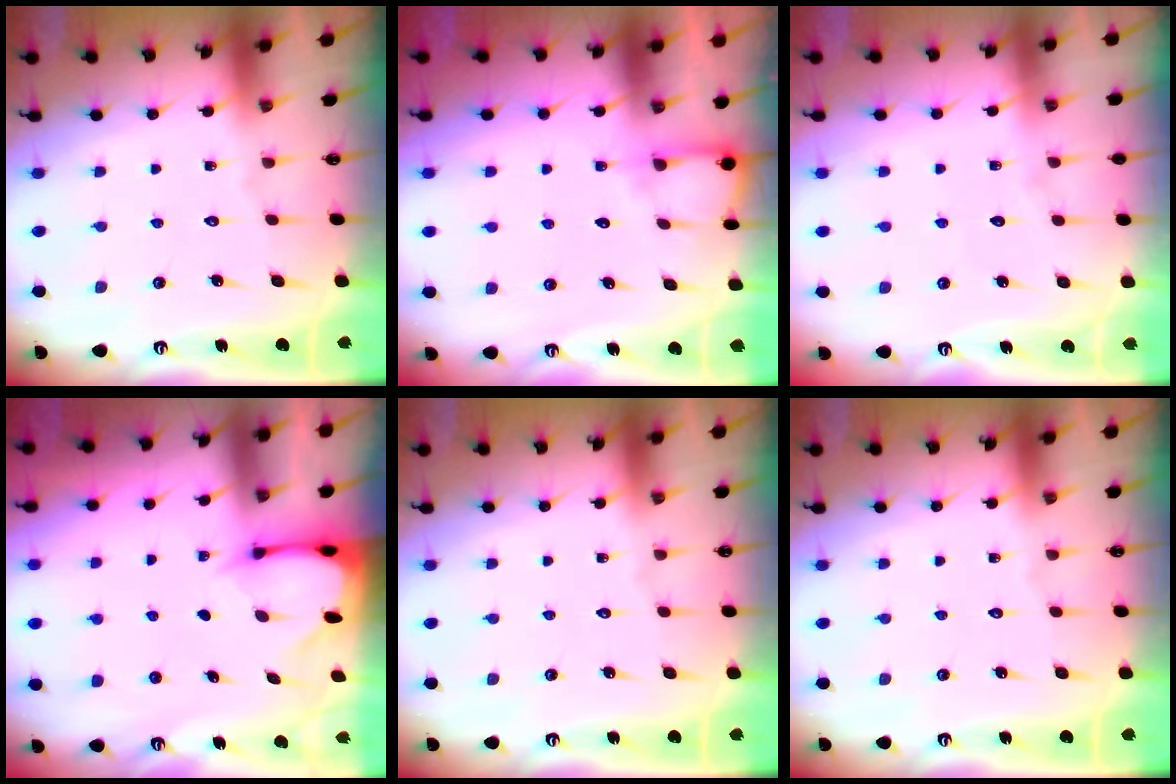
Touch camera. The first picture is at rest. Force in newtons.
{"total": 6.2, "press": 6.2, "slide": 0.4}
{"total": 3.0, "press": 3.0, "slide": 0.3}
{"total": 2.6, "press": 2.5, "slide": 0.3}
{"total": 0.0}
{"total": 0.0}